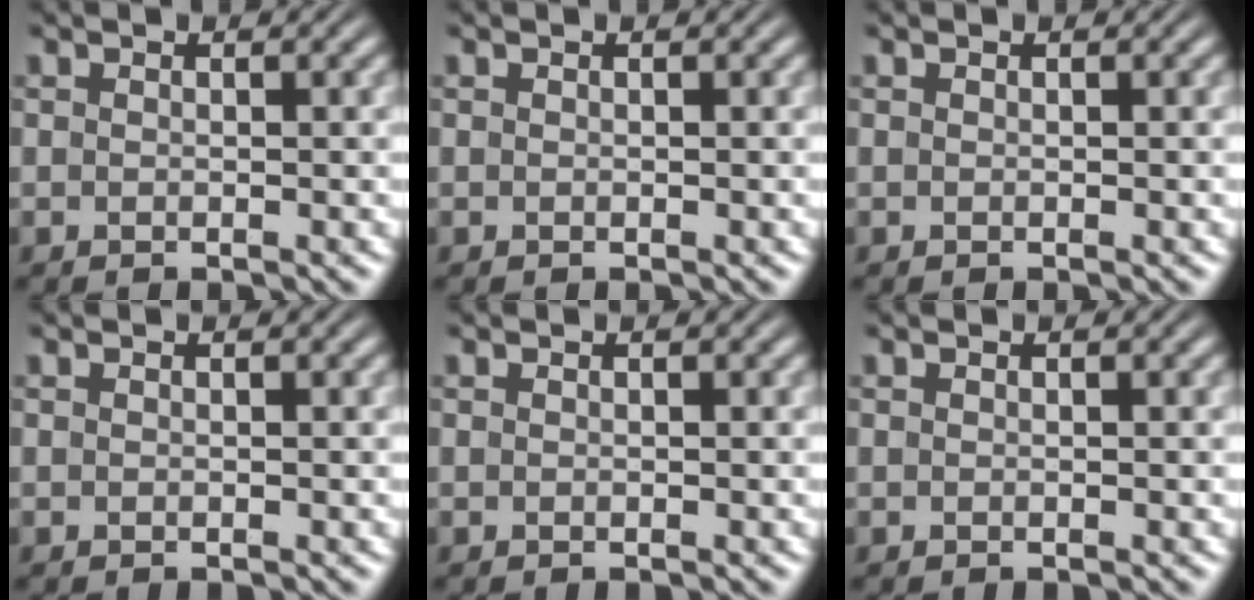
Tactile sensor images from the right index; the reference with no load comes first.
{"total": 0.0}
{"total": 0.0}
{"total": 0.0}
{"total": 0.0}
{"total": 0.0}